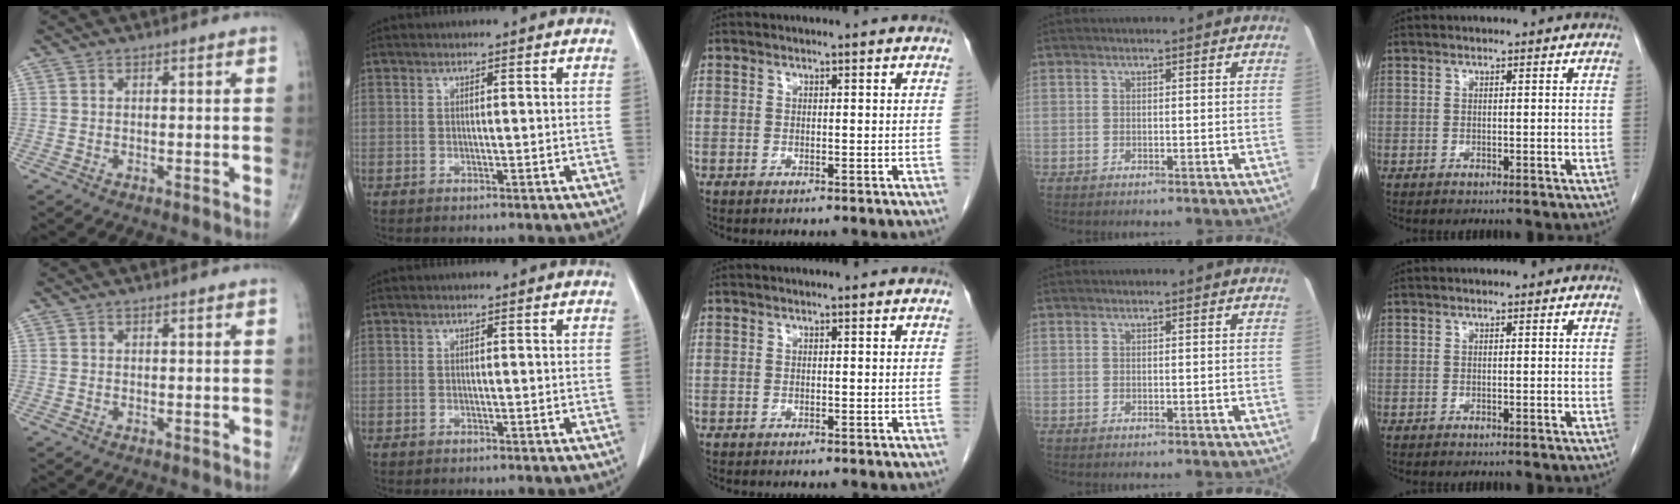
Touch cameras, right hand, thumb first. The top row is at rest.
{}